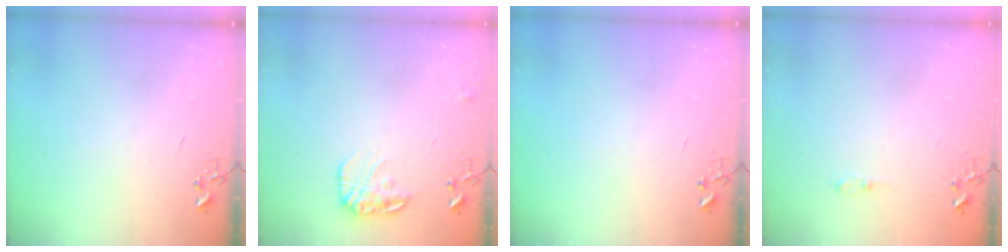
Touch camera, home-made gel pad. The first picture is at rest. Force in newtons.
{"total": 12.1, "press": 12.1, "slide": 0.5}
{"total": 0.0}
{"total": 6.5, "press": 6.5, "slide": 0.6}